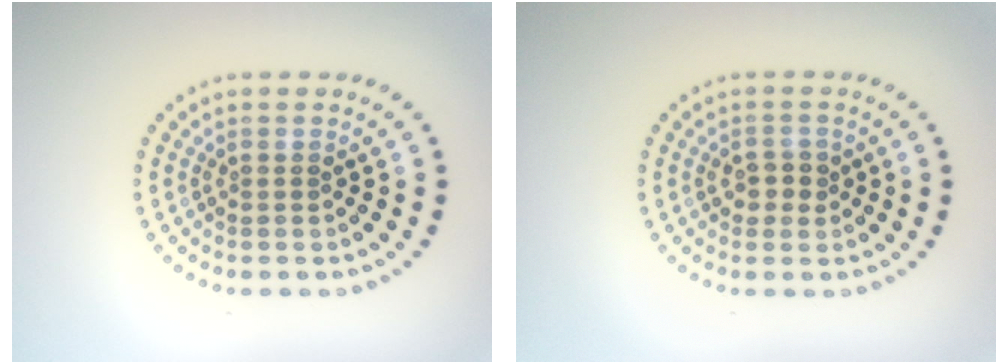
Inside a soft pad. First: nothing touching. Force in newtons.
{"total": 2.0, "press": 1.9, "slide": 0.6}